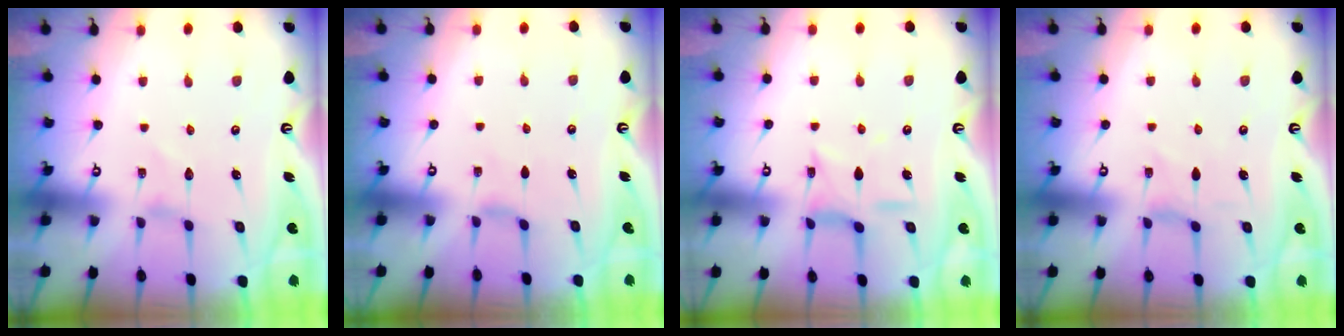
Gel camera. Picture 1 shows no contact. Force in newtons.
{"total": 1.3, "press": 1.2, "slide": 0.3}
{"total": 7.4, "press": 7.4, "slide": 0.3}
{"total": 0.0}